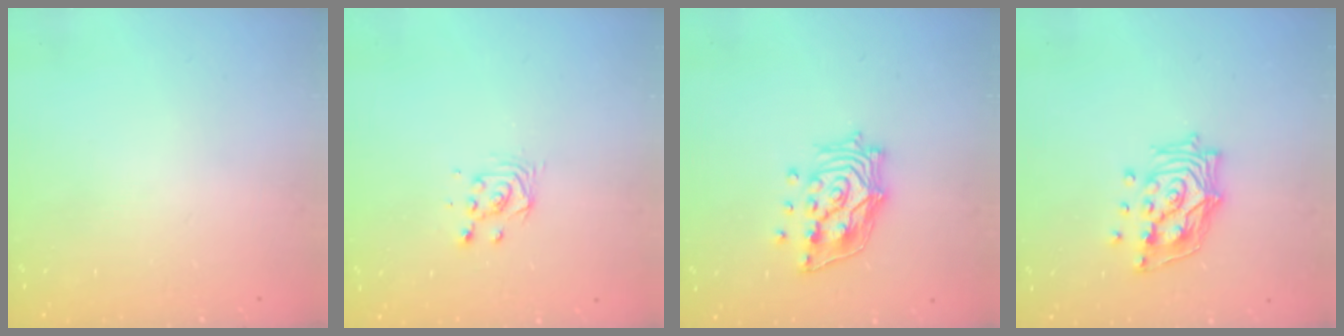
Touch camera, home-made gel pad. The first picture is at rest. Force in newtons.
{"total": 3.9, "press": 3.9, "slide": 0.3}
{"total": 14.8, "press": 14.6, "slide": 2.2}
{"total": 14.1, "press": 14.0, "slide": 1.8}